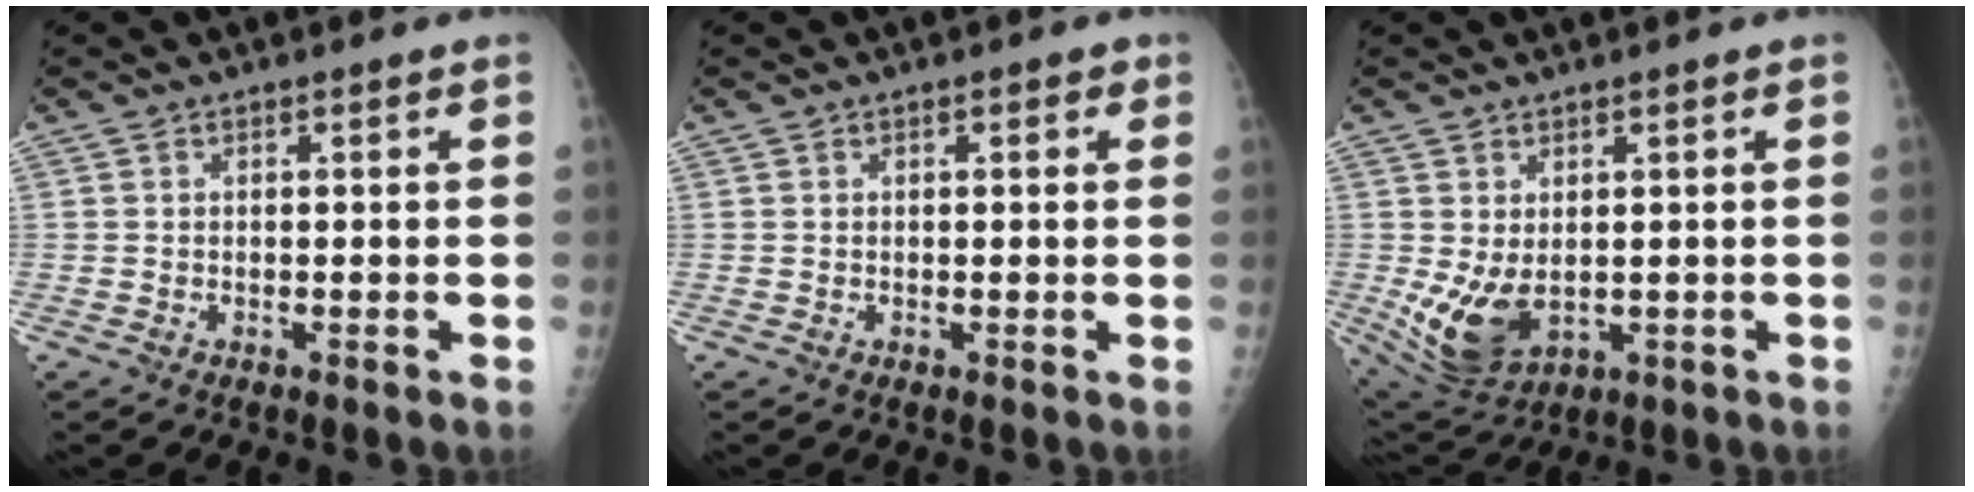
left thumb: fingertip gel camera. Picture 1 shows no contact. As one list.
[{"total": 1.8, "force": [0.8, 0.8, 1.5], "torque": [-0.013, 0.001, 0.007]}, {"total": 8.7, "force": [-0.4, 5.4, 6.9], "torque": [-0.120, -0.012, 0.015]}]